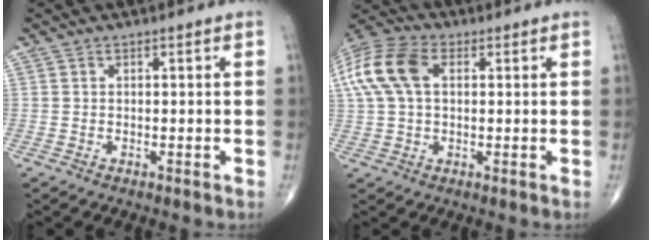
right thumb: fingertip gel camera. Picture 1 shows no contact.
{"total": 13.2, "force": [3.0, 8.1, 9.9], "torque": [-0.224, 0.027, 0.054]}